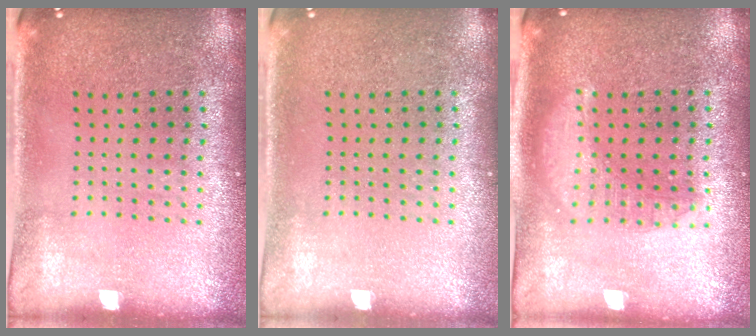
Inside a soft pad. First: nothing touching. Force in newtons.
{"total": 0.0}
{"total": 1.4, "press": 1.4, "slide": 0.1}